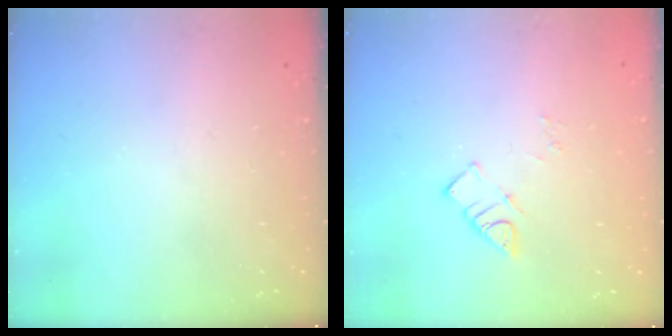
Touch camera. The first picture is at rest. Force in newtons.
{"total": 5.3, "press": 5.2, "slide": 0.5}